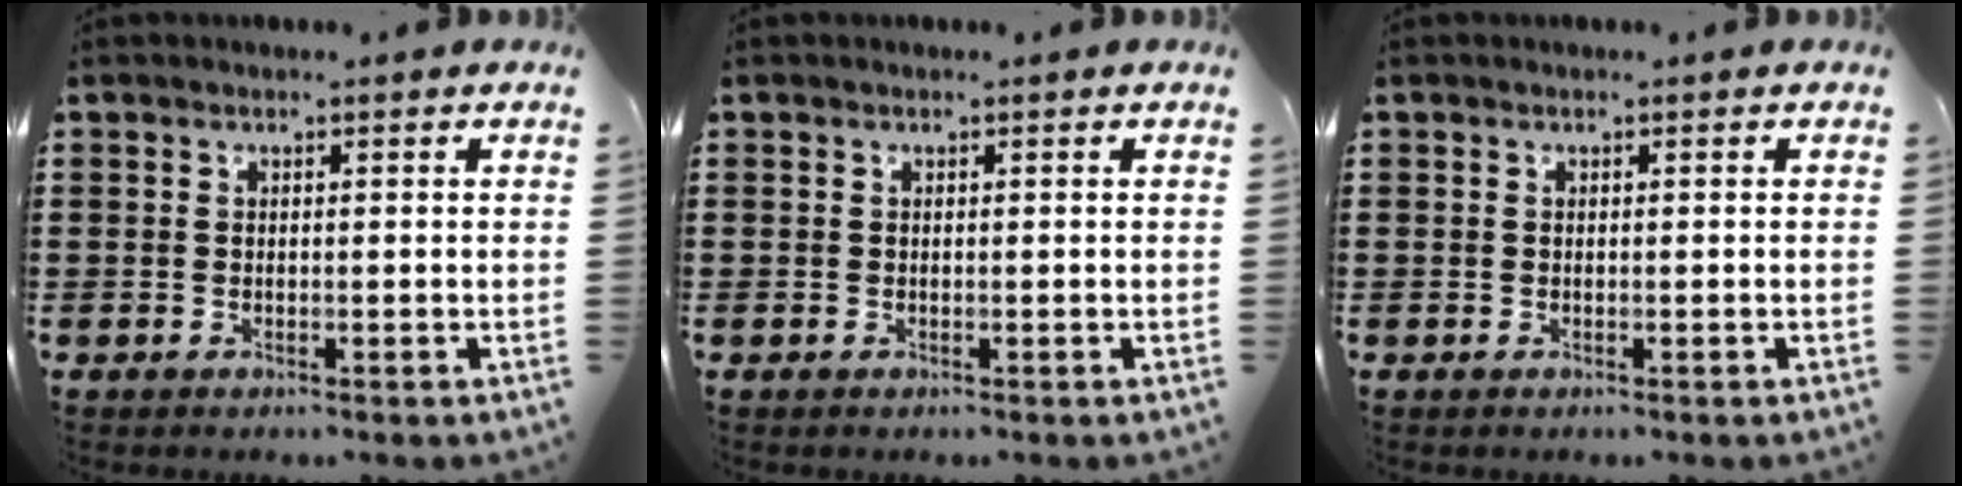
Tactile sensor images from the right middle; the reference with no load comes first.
{"total": 0.0}
{"total": 0.0}